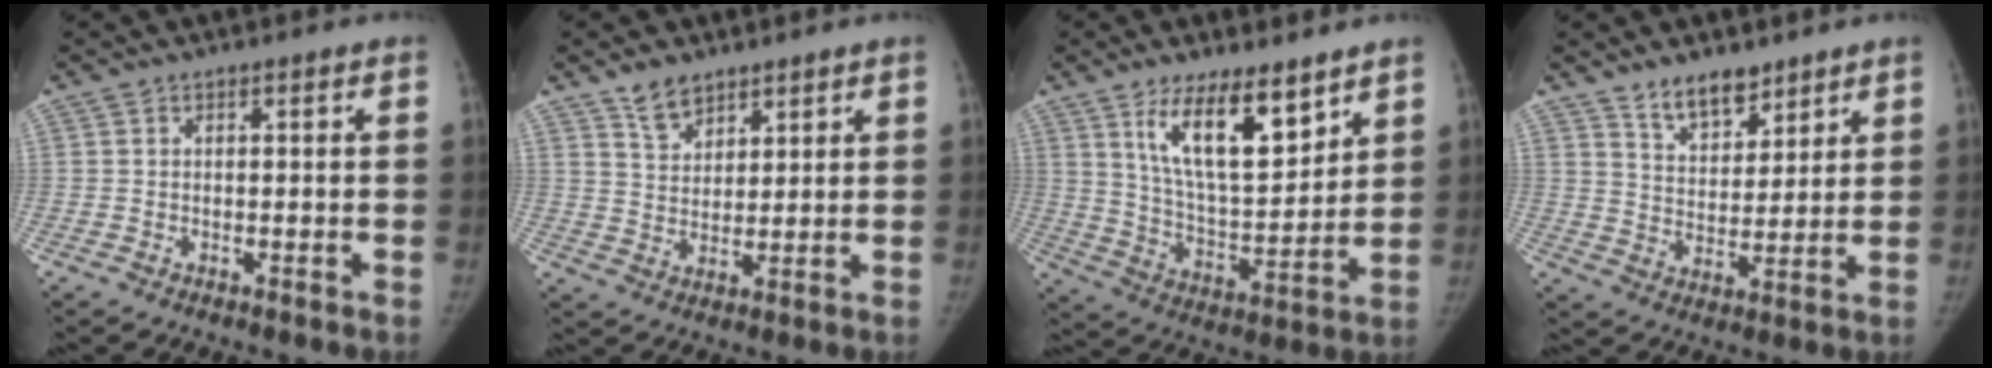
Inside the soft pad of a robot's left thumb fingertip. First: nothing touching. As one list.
[{"total": 5.8, "force": [4.3, 3.2, 2.1], "torque": [-0.015, -0.032, 0.085]}, {"total": 14.6, "force": [9.0, 5.1, 10.3], "torque": [-0.149, -0.062, 0.169]}, {"total": 8.2, "force": [6.3, 4.0, 3.5], "torque": [-0.026, -0.048, 0.113]}]